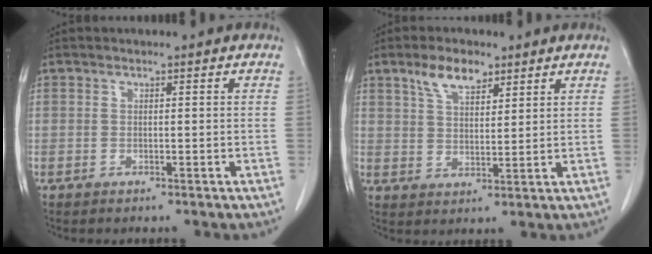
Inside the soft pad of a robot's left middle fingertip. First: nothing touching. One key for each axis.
{"total": 5.9, "fx": 3.9, "fy": 2.4, "fz": 3.7, "tx": -0.072, "ty": 0.007, "tz": 0.076}